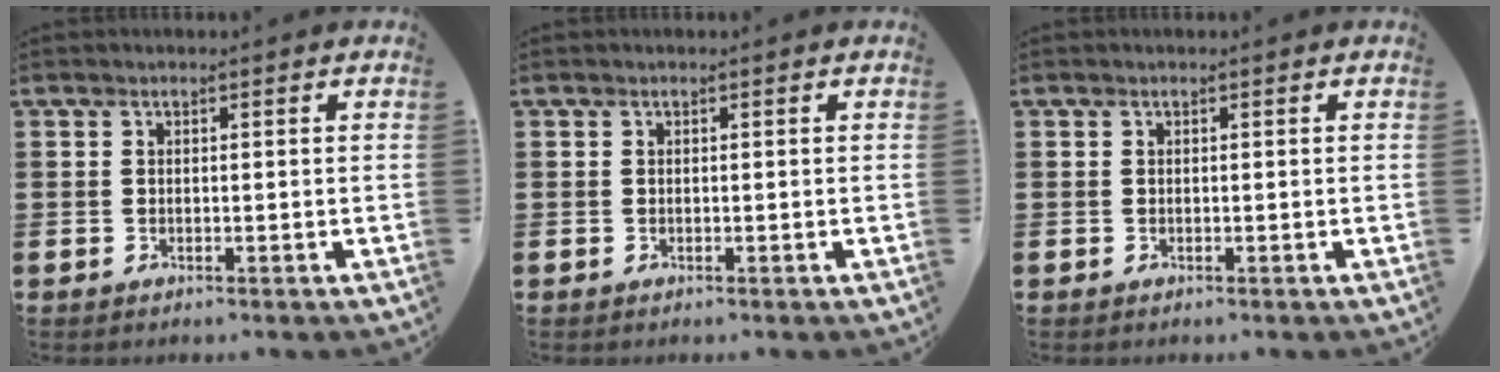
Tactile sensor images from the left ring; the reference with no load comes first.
{"total": 0.0}
{"total": 0.0}